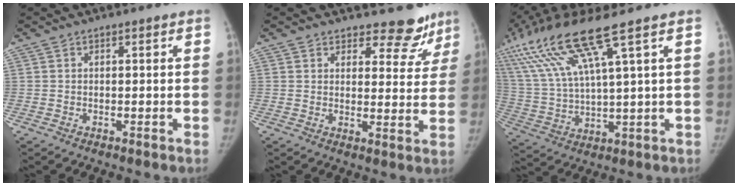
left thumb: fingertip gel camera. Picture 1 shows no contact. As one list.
[{"total": 8.8, "force": [7.5, 4.3, 1.5], "torque": [0.031, -0.052, 0.084]}, {"total": 16.6, "force": [9.2, 1.4, 13.8], "torque": [-0.303, -0.022, 0.182]}]